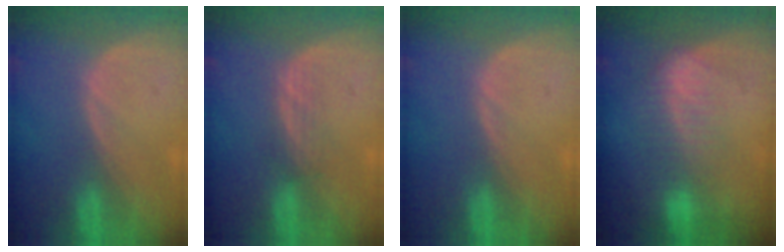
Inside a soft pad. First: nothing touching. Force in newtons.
{"total": 2.2, "press": 2.2, "slide": 0.4}
{"total": 0.0}
{"total": 7.2, "press": 6.1, "slide": 3.8}